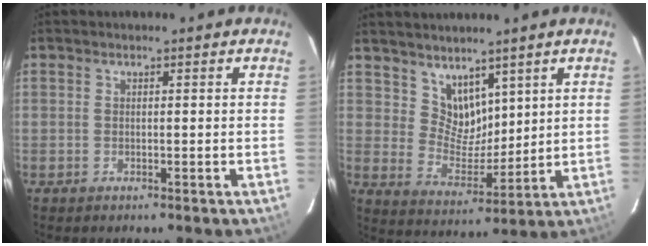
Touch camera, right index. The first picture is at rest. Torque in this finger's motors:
{"motor_torque": [-0.10, 0.14, 0.05, 0.00]}